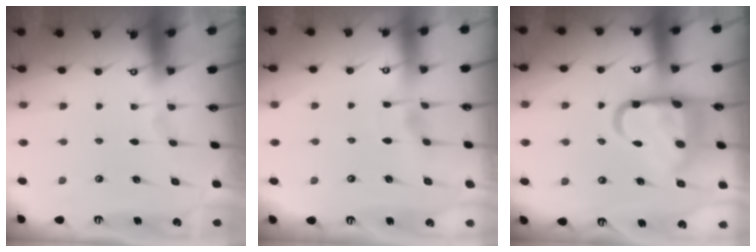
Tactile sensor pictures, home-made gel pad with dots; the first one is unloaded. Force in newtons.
{"total": 2.5, "press": 2.5, "slide": 0.3}
{"total": 15.8, "press": 15.7, "slide": 1.9}